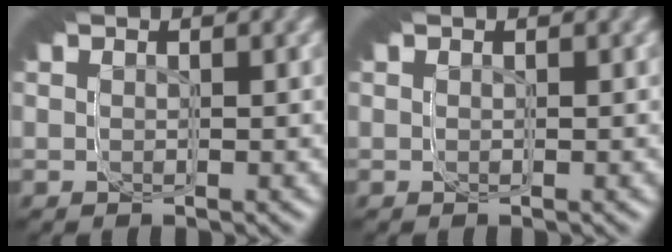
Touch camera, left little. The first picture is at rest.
{"total": 0.0}